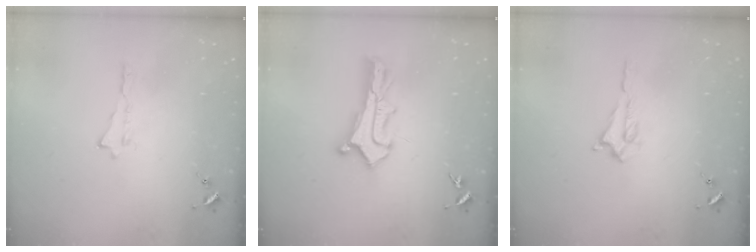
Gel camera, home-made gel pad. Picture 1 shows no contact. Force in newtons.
{"total": 2.6, "press": 2.6, "slide": 0.2}
{"total": 0.7, "press": 0.7, "slide": 0.2}